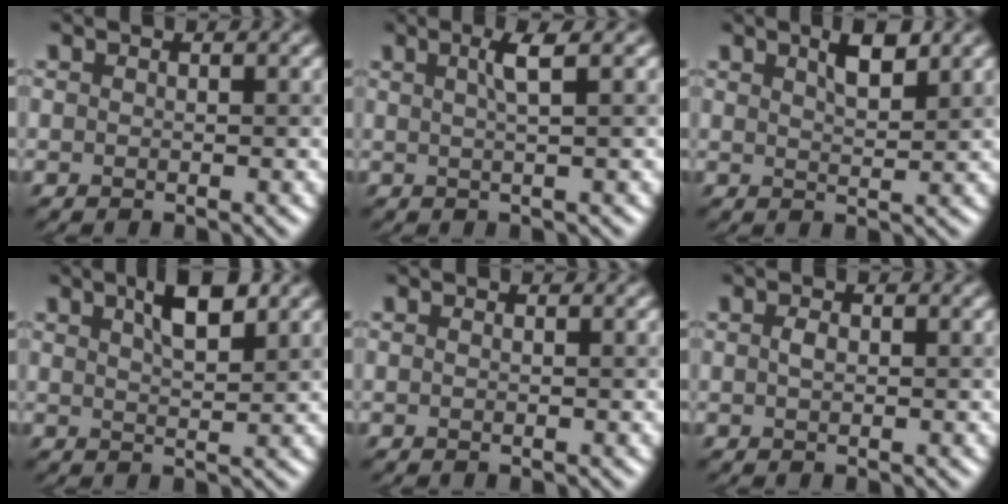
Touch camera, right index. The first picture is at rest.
{"total": 2.3, "force": [0.7, 0.3, 2.2], "torque": [-0.035, 0.011, 0.014]}
{"total": 2.5, "force": [1.7, 0.5, 1.8], "torque": [-0.023, 0.008, 0.032]}
{"total": 3.5, "force": [2.1, 0.9, 2.7], "torque": [-0.038, 0.011, 0.038]}
{"total": 0.0}
{"total": 0.7, "force": [0.1, 0.4, 0.6], "torque": [-0.014, 0.005, 0.005]}